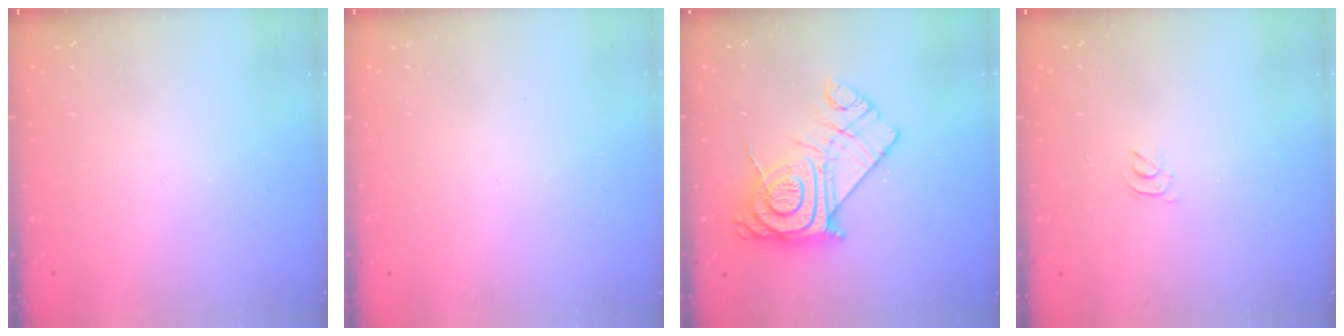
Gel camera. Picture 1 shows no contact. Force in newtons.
{"total": 1.6, "press": 1.6, "slide": 0.1}
{"total": 18.1, "press": 18.0, "slide": 1.5}
{"total": 2.9, "press": 2.9, "slide": 0.5}